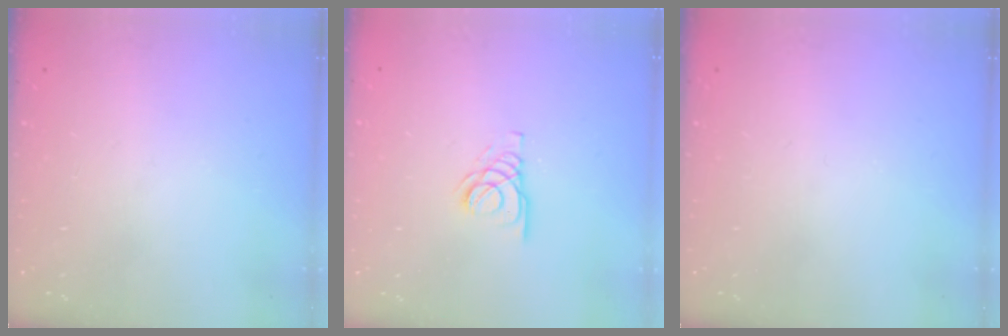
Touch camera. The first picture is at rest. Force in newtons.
{"total": 2.8, "press": 2.8, "slide": 0.3}
{"total": 0.0}